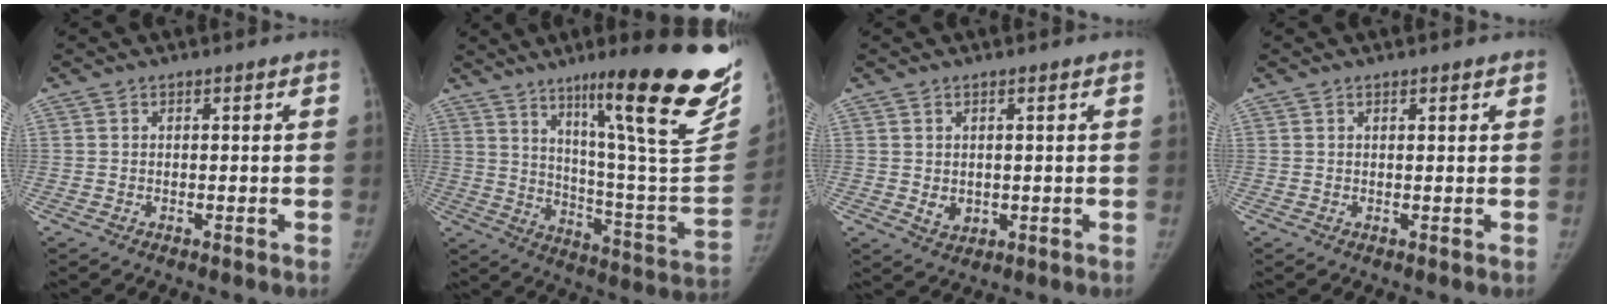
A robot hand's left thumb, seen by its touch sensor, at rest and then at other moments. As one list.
[{"total": 30.2, "force": [18.4, 4.7, 23.4], "torque": [-0.298, -0.080, 0.280]}, {"total": 2.9, "force": [0.1, 2.4, 1.7], "torque": [-0.019, -0.005, 0.014]}, {"total": 0.9, "force": [0.7, 0.4, 0.5], "torque": [-0.005, -0.002, 0.009]}]